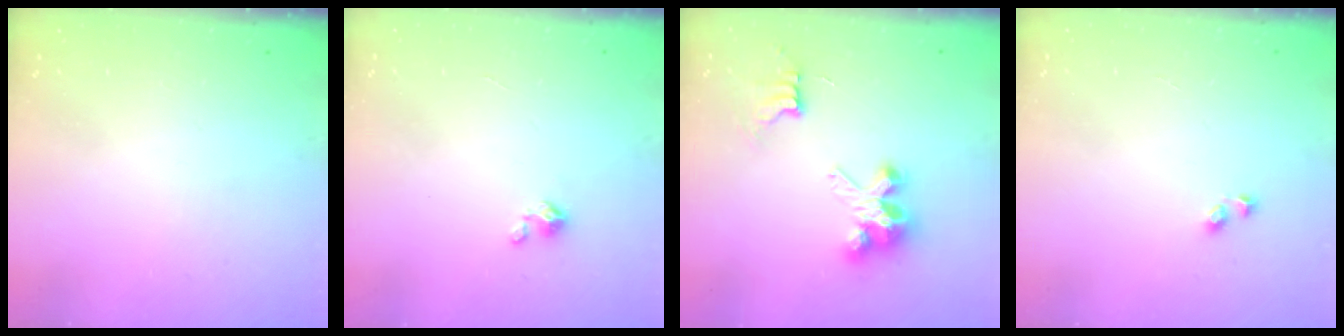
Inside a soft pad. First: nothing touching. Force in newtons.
{"total": 1.6, "press": 1.6, "slide": 0.4}
{"total": 8.5, "press": 8.4, "slide": 0.6}
{"total": 2.1, "press": 1.7, "slide": 1.2}